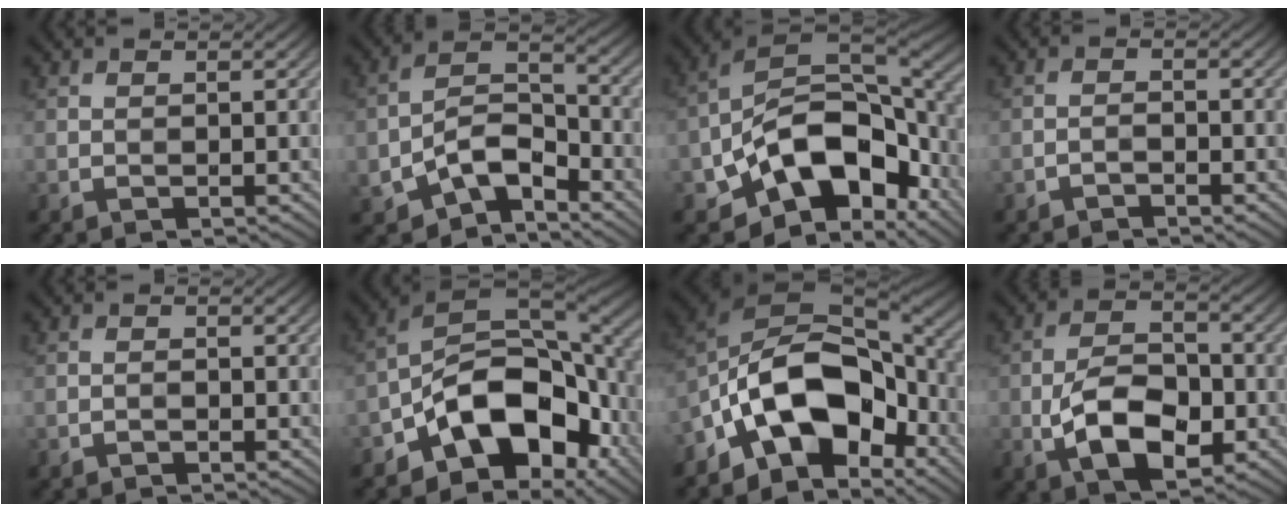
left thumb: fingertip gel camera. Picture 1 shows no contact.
{"total": 9.3, "force": [-5.3, 4.9, 5.8], "torque": [-0.107, -0.001, -0.112]}
{"total": 16.5, "force": [-5.4, 9.8, 12.1], "torque": [-0.212, -0.019, -0.097]}
{"total": 1.3, "force": [-1.1, 0.4, 0.5], "torque": [-0.007, 0.003, -0.025]}
{"total": 0.6, "force": [-0.5, 0.2, 0.2], "torque": [-0.002, 0.001, -0.011]}
{"total": 15.3, "force": [-6.1, 8.9, 10.8], "torque": [-0.166, -0.015, -0.117]}
{"total": 15.5, "force": [-6.2, 9.4, 10.7], "torque": [-0.187, -0.011, -0.122]}
{"total": 9.5, "force": [-3.1, 5.2, 7.4], "torque": [-0.147, 0.001, -0.062]}